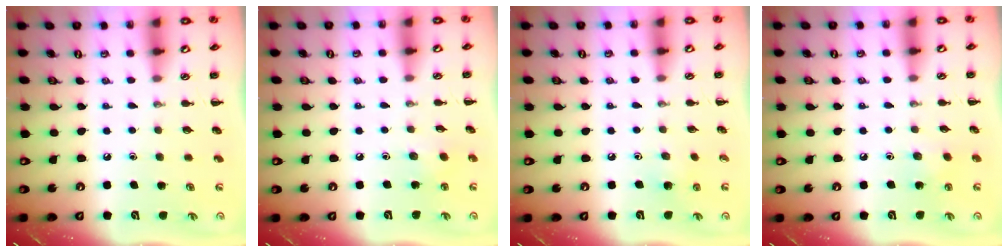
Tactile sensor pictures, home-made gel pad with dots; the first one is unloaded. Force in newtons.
{"total": 2.3, "press": 2.2, "slide": 0.8}
{"total": 4.0, "press": 3.8, "slide": 1.2}
{"total": 4.3, "press": 4.1, "slide": 1.2}